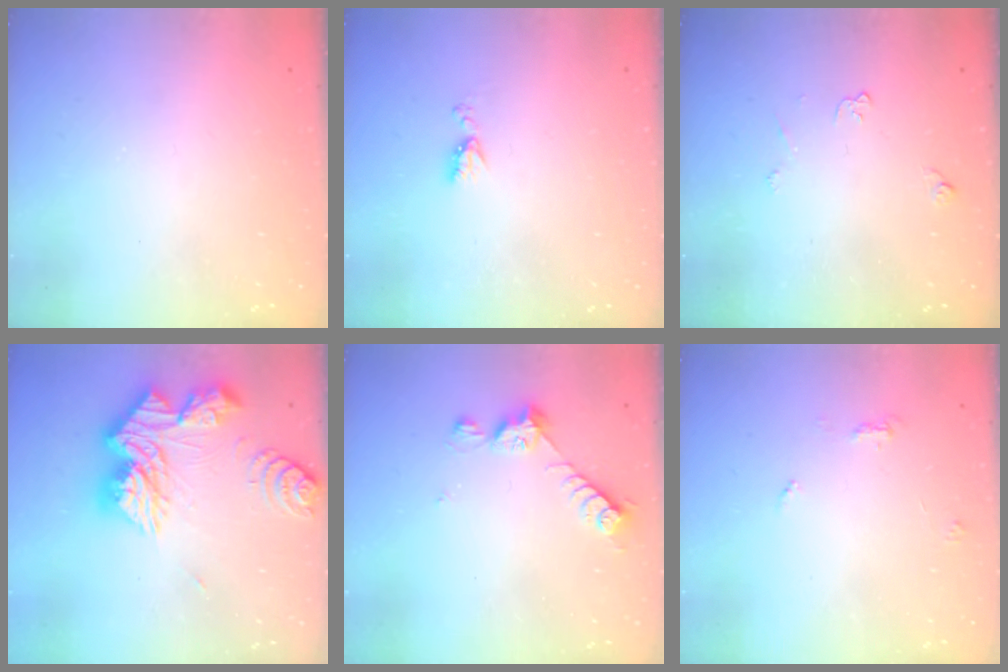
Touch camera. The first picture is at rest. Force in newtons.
{"total": 5.6, "press": 5.5, "slide": 0.8}
{"total": 3.4, "press": 3.4, "slide": 0.6}
{"total": 19.9, "press": 19.8, "slide": 1.7}
{"total": 6.5, "press": 6.5, "slide": 0.7}
{"total": 5.6, "press": 5.6, "slide": 0.4}